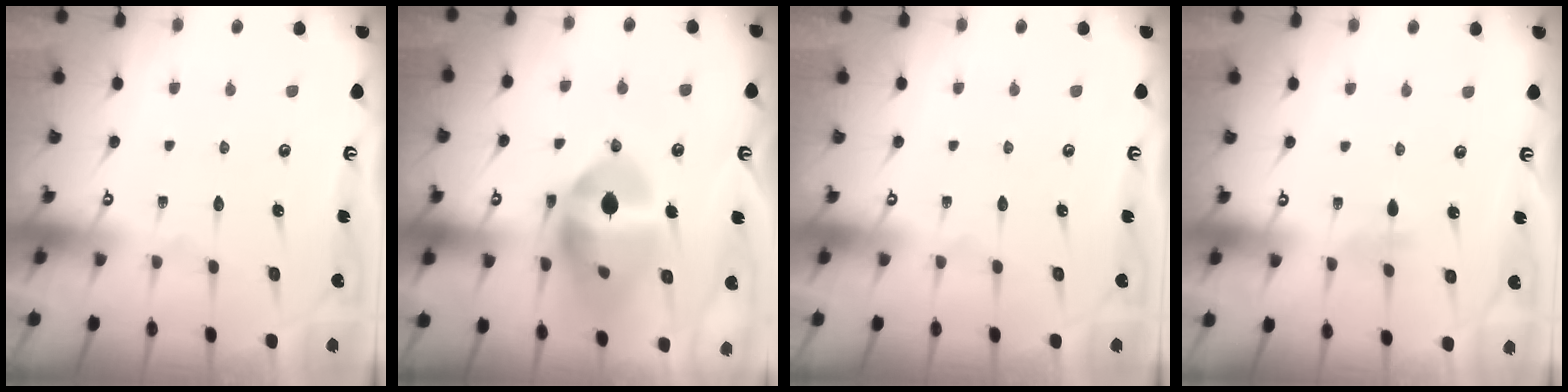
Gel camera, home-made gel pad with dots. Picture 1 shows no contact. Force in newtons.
{"total": 18.2, "press": 18.0, "slide": 2.0}
{"total": 0.0}
{"total": 2.8, "press": 2.7, "slide": 0.6}